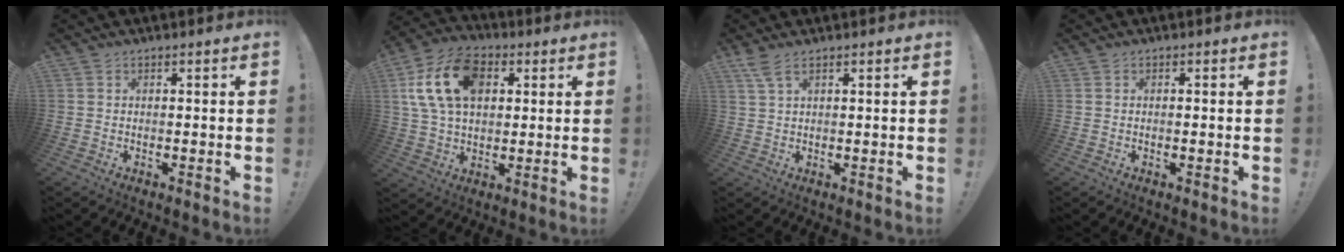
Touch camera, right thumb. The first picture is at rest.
{"total": 18.3, "force": [5.1, 12.4, 12.5], "torque": [-0.222, -0.007, 0.092]}
{"total": 3.7, "force": [2.3, 0.9, 2.7], "torque": [-0.057, -0.007, 0.043]}
{"total": 0.5, "force": [-0.4, 0.0, 0.4], "torque": [-0.013, 0.003, -0.005]}